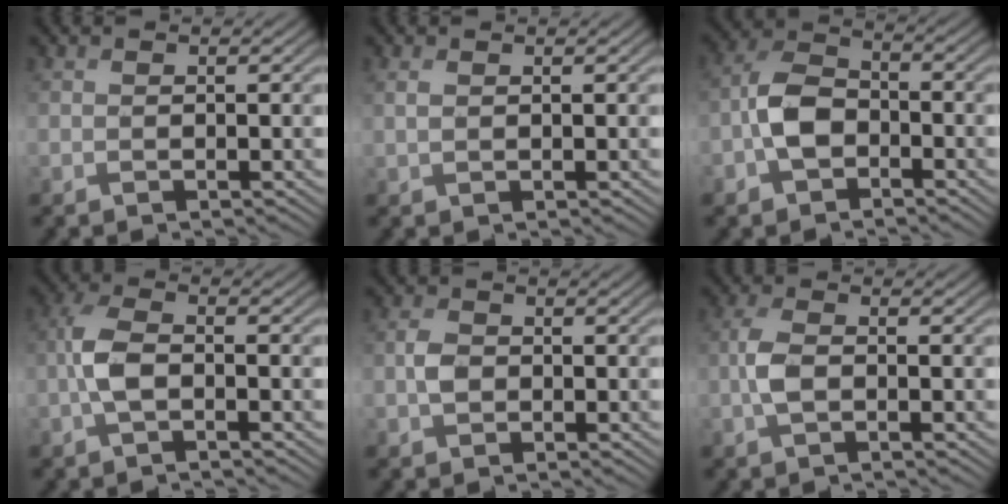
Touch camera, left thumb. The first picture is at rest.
{"total": 1.1, "force": [1.0, 0.0, 0.6], "torque": [-0.016, 0.007, 0.022]}
{"total": 5.4, "force": [-1.9, 3.5, 3.6], "torque": [-0.075, 0.014, -0.051]}
{"total": 4.3, "force": [-0.9, 1.7, 3.9], "torque": [-0.091, 0.014, -0.026]}
{"total": 2.0, "force": [0.1, 1.6, 1.2], "torque": [-0.026, 0.006, -0.006]}
{"total": 2.8, "force": [-0.3, 1.1, 2.5], "torque": [-0.060, 0.008, -0.014]}